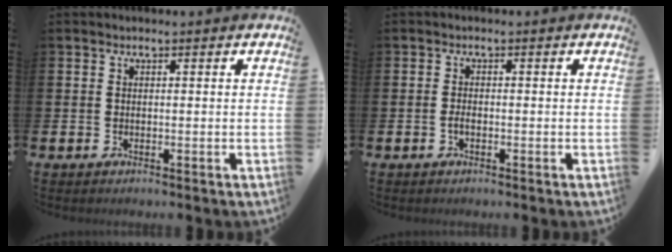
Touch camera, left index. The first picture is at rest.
{"total": 1.2, "force": [-0.6, 0.5, 0.9], "torque": [-0.023, 0.003, -0.011]}